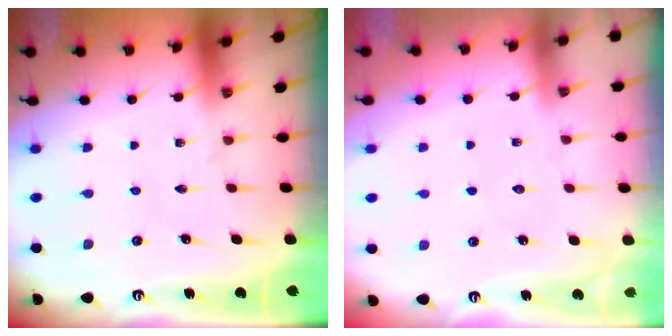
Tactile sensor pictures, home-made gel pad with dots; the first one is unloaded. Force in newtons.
{"total": 3.3, "press": 3.3, "slide": 0.3}